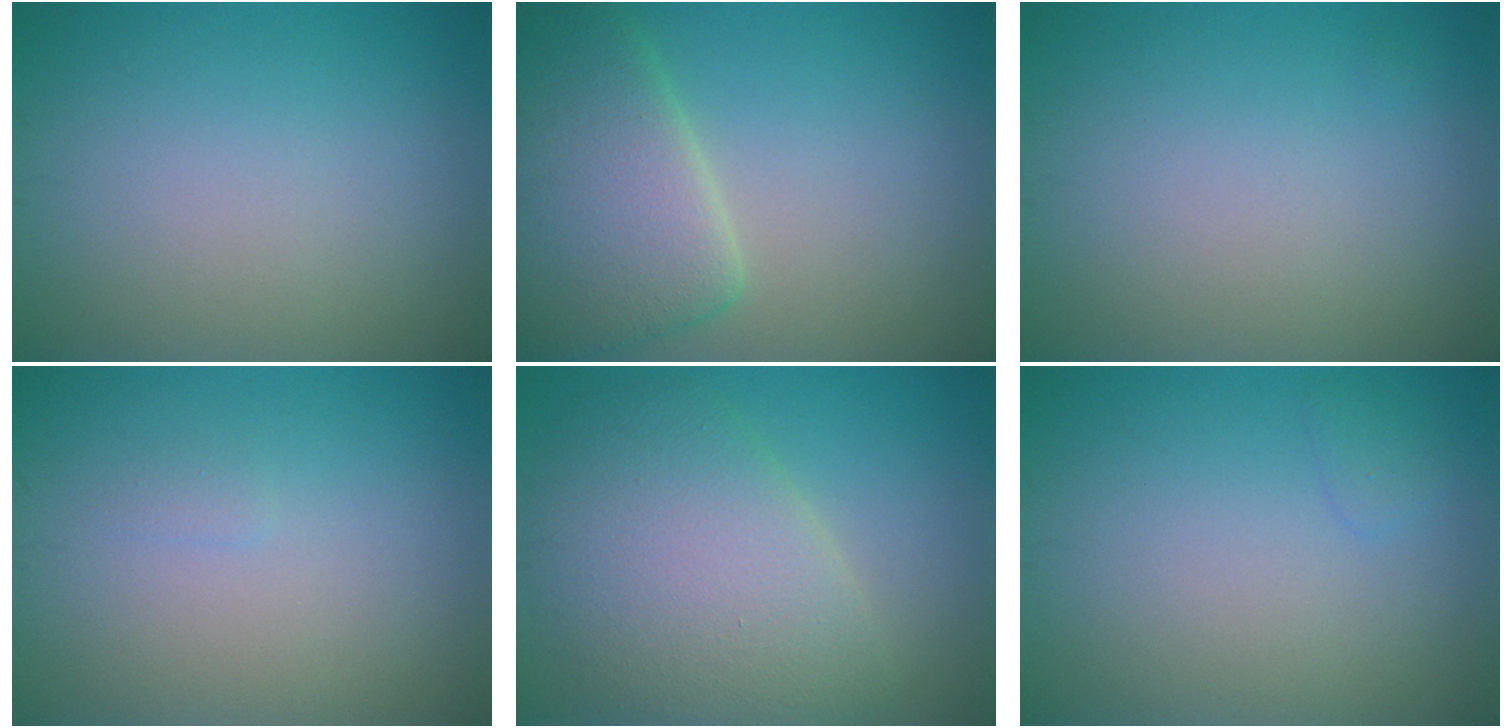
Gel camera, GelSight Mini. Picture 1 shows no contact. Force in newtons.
{"total": 7.4, "press": 7.4, "slide": 0.7}
{"total": 0.0}
{"total": 0.5, "press": 0.5, "slide": 0.1}
{"total": 8.1, "press": 8.1, "slide": 0.3}
{"total": 0.8, "press": 0.8, "slide": 0.0}